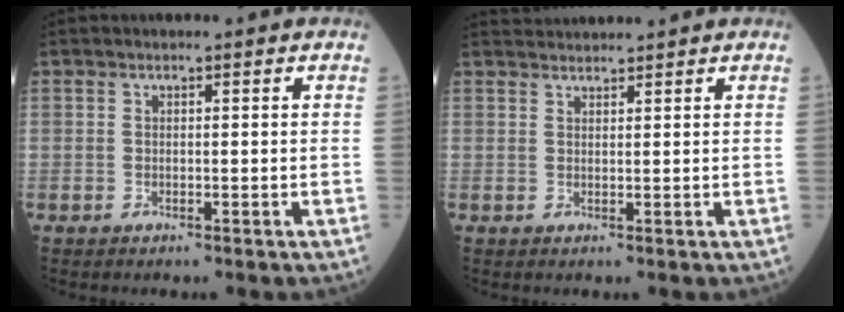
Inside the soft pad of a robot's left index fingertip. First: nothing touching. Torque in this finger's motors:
{"motor_torque": [-0.38, -0.66, 0.02, 0.02]}